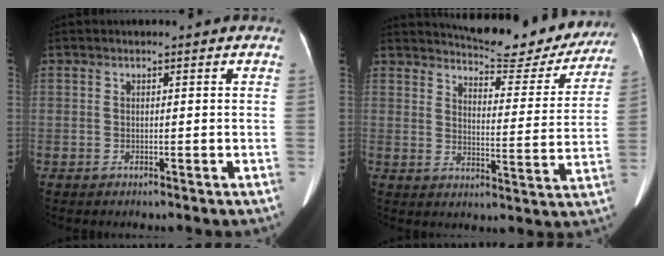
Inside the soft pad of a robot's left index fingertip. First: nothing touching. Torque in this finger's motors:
{"motor_torque": [0.29, -0.52, 0.15, 0.02]}